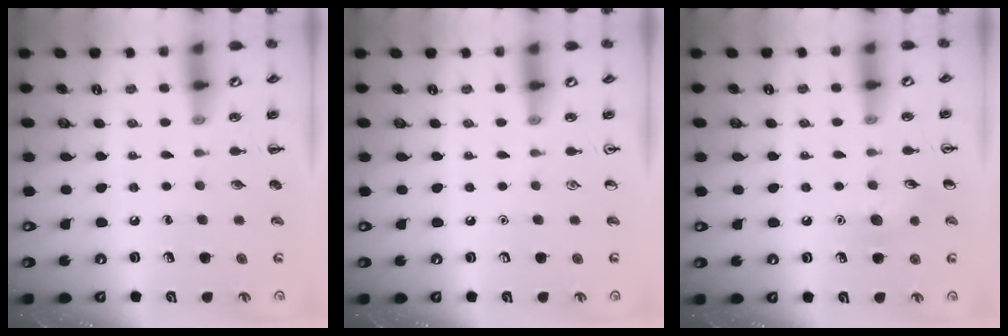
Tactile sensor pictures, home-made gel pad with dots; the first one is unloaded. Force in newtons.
{"total": 0.0}
{"total": 6.8, "press": 6.6, "slide": 1.7}